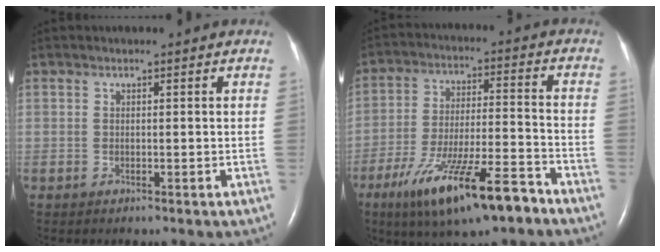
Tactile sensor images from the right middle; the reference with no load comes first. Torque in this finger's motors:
{"motor_torque": [1.08, -1.06, 0.37, 0.21]}